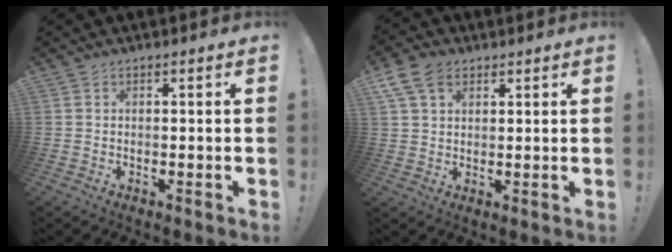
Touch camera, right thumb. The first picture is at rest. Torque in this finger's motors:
{"motor_torque": [-0.56, 0.58, 0.21, -0.06, 0.12]}